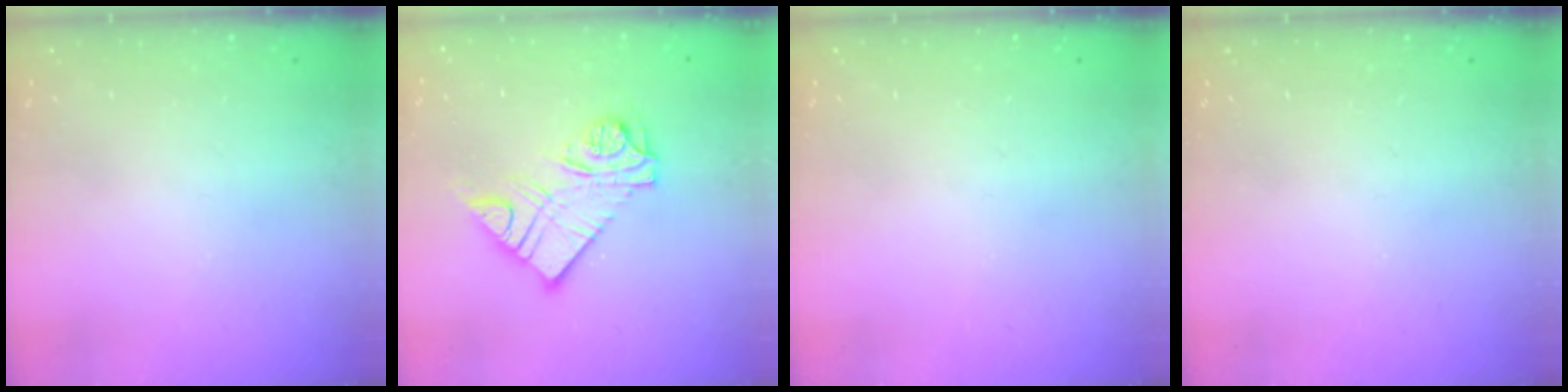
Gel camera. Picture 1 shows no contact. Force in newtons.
{"total": 14.2, "press": 14.1, "slide": 1.6}
{"total": 0.0}
{"total": 0.0}